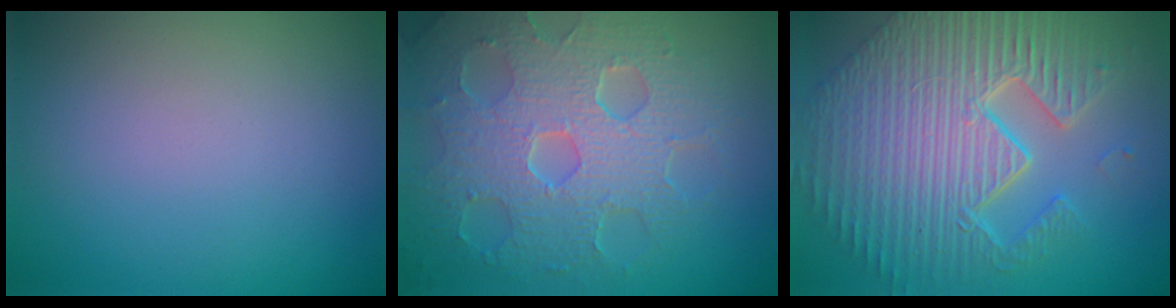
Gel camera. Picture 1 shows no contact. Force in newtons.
{"total": 8.6, "press": 5.8, "slide": 6.4}
{"total": 11.5, "press": 7.5, "slide": 8.6}